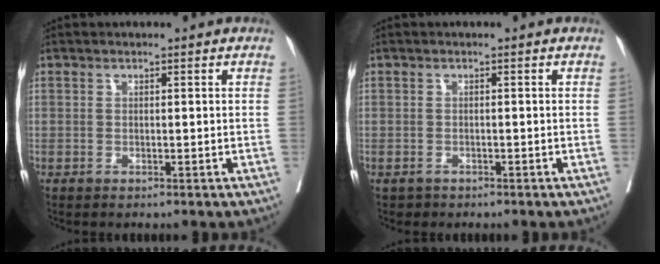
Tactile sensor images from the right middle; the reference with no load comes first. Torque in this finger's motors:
{"motor_torque": [-0.12, 0.04, -0.01, -0.01]}